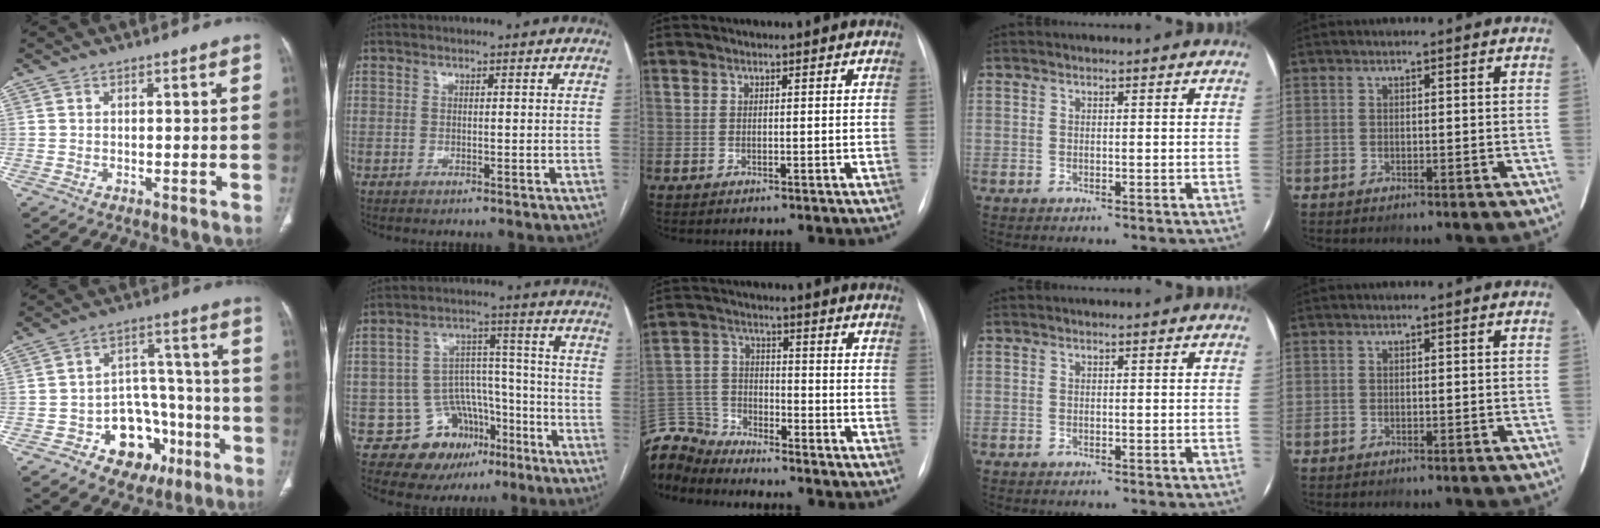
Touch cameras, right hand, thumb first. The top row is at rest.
{"thumb": {"total": 14.2, "force": [-6.5, 10.3, 7.3], "torque": [-0.050, 0.069, -0.086]}, "index": {"total": 10.9, "force": [-6.2, 8.4, 2.9], "torque": [-0.027, 0.062, -0.086]}, "middle": {"total": 10.3, "force": [-10.1, 1.8, 0.3], "torque": [-0.020, 0.018, -0.200]}}